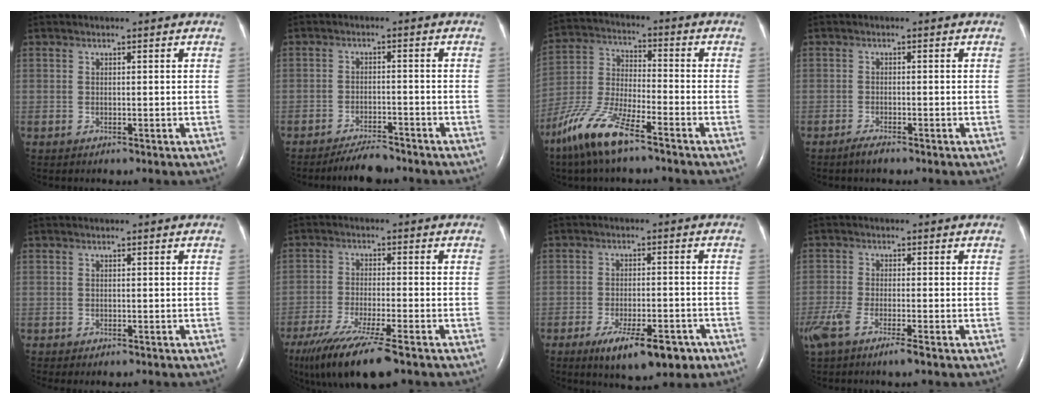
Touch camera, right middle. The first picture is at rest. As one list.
[{"total": 4.4, "force": [-4.1, 0.7, 1.5], "torque": [-0.032, -0.012, -0.072]}, {"total": 11.8, "force": [-8.1, 2.3, 8.3], "torque": [-0.192, -0.018, -0.161]}, {"total": 1.5, "force": [-1.3, 0.1, 0.8], "torque": [-0.024, -0.004, -0.024]}, {"total": 1.1, "force": [-0.9, 0.3, 0.5], "torque": [-0.009, -0.002, -0.009]}, {"total": 13.8, "force": [-10.0, 1.3, 9.5], "torque": [-0.184, -0.040, -0.171]}, {"total": 10.4, "force": [-6.4, 3.6, 7.3], "torque": [-0.110, -0.007, -0.094]}, {"total": 6.6, "force": [-4.5, 0.7, 4.8], "torque": [-0.097, -0.015, -0.080]}]